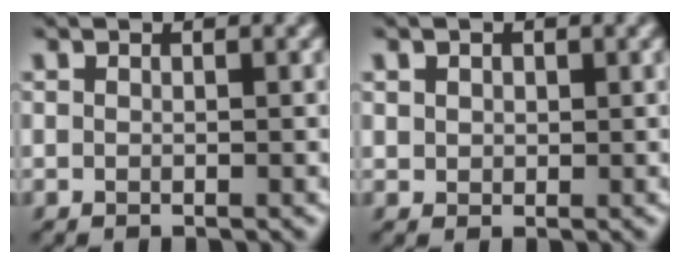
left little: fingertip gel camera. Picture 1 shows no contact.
{"total": 1.8, "force": [0.9, 1.3, 0.7], "torque": [-0.025, 0.005, 0.021]}